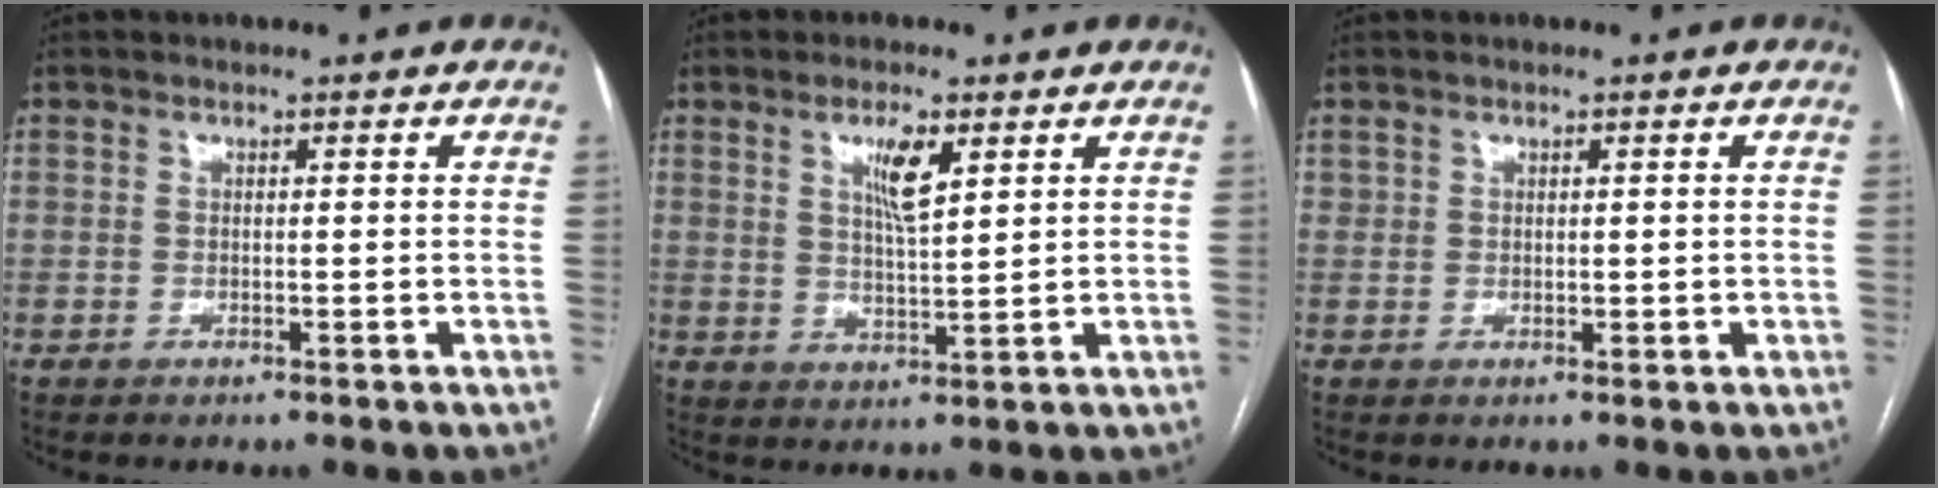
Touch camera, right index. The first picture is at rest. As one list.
[{"total": 5.2, "force": [2.6, 0.8, 4.5], "torque": [-0.083, -0.004, 0.047]}, {"total": 1.2, "force": [0.5, 1.0, 0.4], "torque": [-0.004, 0.001, 0.011]}]